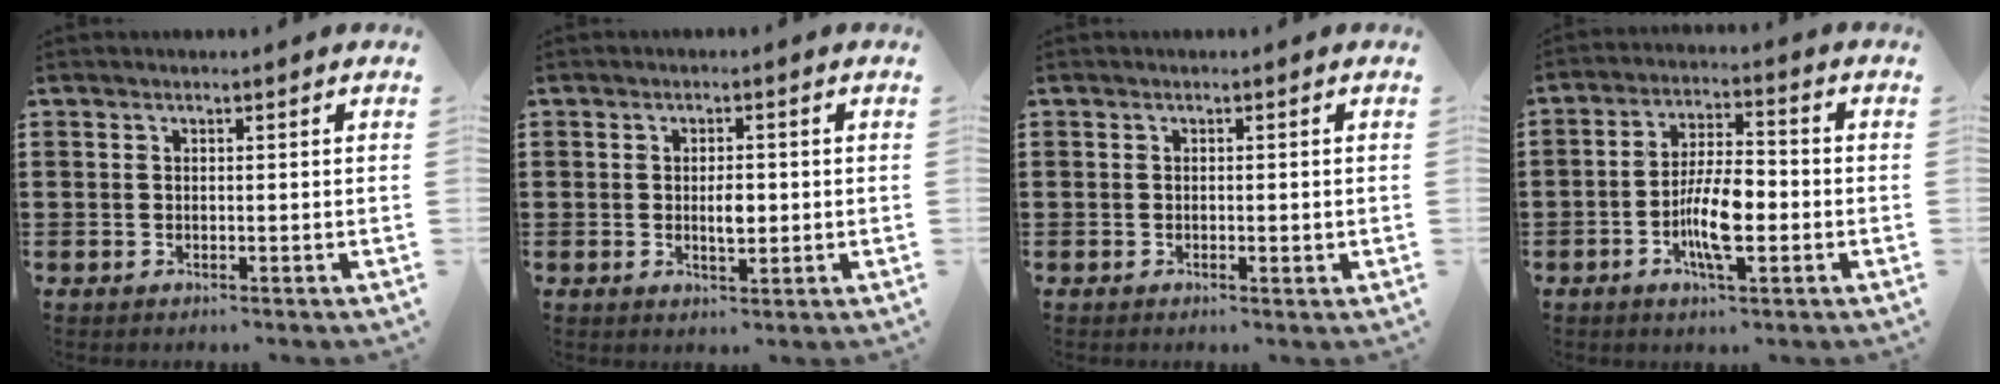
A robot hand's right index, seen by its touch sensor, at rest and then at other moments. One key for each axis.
{"total": 2.8, "fx": -0.1, "fy": 1.0, "fz": 2.6, "tx": -0.050, "ty": -0.001, "tz": -0.001}
{"total": 0.8, "fx": -0.1, "fy": 0.2, "fz": 0.7, "tx": -0.014, "ty": -0.002, "tz": -0.002}
{"total": 8.3, "fx": -2.5, "fy": 2.6, "fz": 7.4, "tx": -0.142, "ty": 0.000, "tz": -0.047}